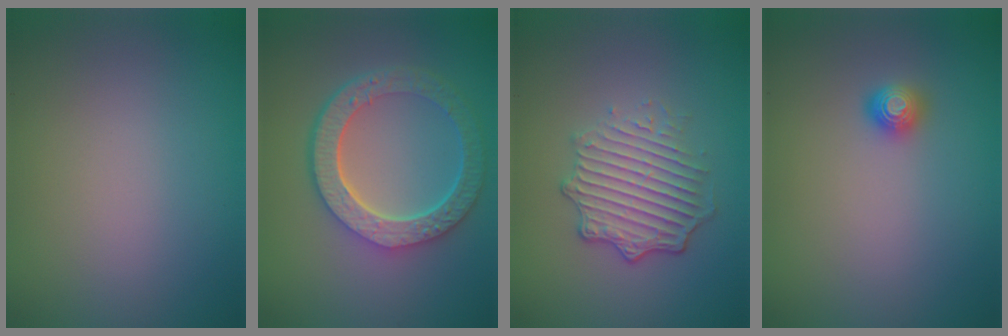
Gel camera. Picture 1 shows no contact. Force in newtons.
{"total": 6.2, "press": 4.7, "slide": 4.1}
{"total": 5.0, "press": 3.5, "slide": 3.5}
{"total": 1.4, "press": 1.4, "slide": 0.4}